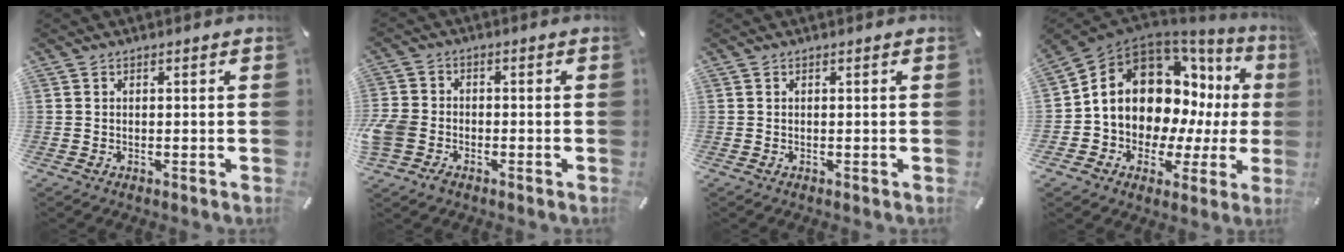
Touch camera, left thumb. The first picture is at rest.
{"total": 5.3, "force": [-2.6, 4.1, 2.2], "torque": [-0.054, 0.012, -0.047]}
{"total": 0.0}
{"total": 15.2, "force": [4.6, 11.2, 9.1], "torque": [-0.169, -0.052, 0.082]}